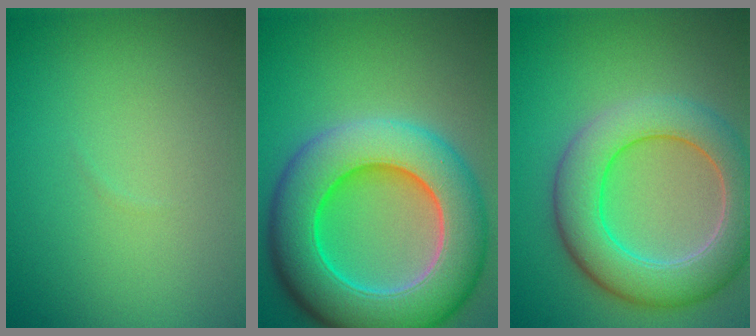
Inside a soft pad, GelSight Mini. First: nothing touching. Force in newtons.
{"total": 11.9, "press": 11.9, "slide": 0.3}
{"total": 7.2, "press": 7.2, "slide": 0.6}